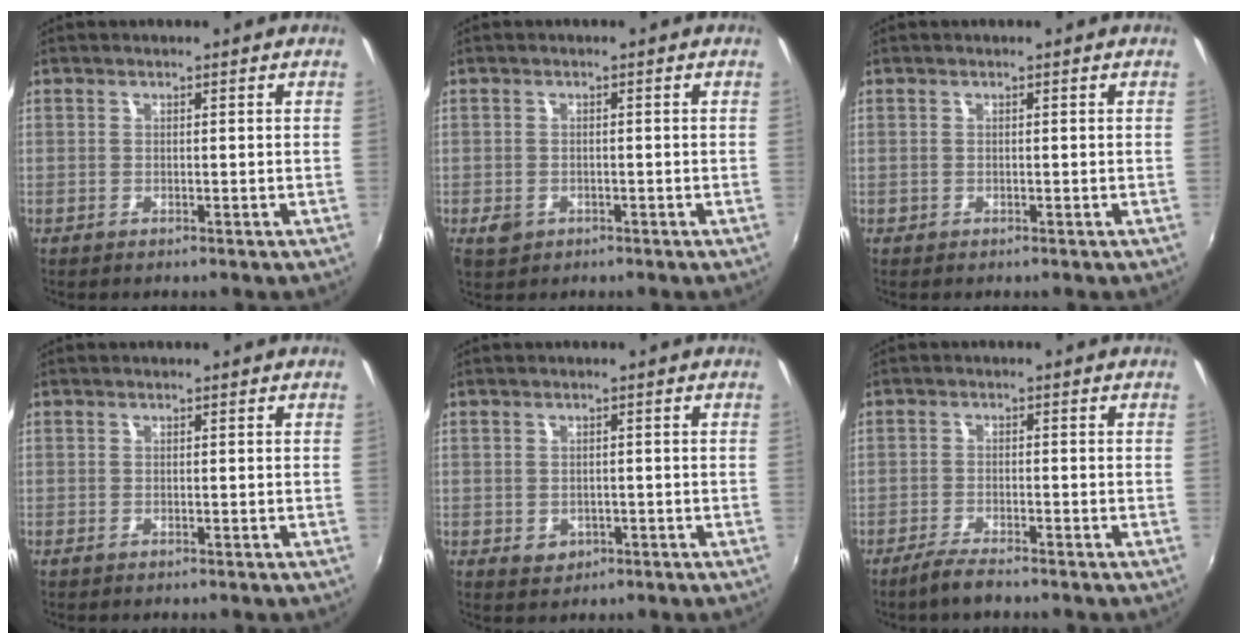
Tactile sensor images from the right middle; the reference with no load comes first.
{"total": 2.7, "force": [-1.3, 2.1, 1.2], "torque": [-0.025, -0.003, -0.019]}
{"total": 0.0}
{"total": 0.0}
{"total": 2.7, "force": [-0.8, 2.3, 1.1], "torque": [-0.022, -0.002, -0.007]}
{"total": 3.7, "force": [-3.1, 0.3, 1.9], "torque": [-0.059, -0.004, -0.063]}